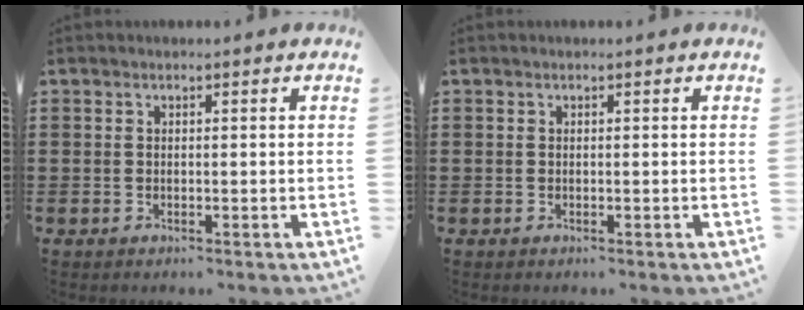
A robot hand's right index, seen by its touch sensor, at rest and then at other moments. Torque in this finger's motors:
{"motor_torque": [0.14, -0.01, 0.00, 0.00]}